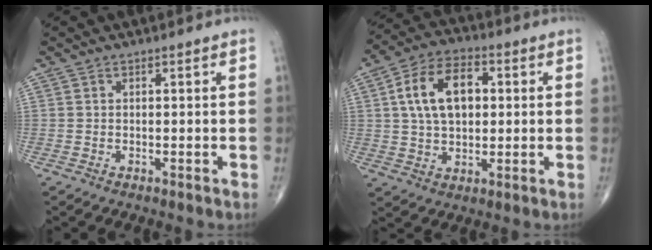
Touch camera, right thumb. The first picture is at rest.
{"total": 12.8, "force": [2.4, 7.9, 9.8], "torque": [-0.155, 0.014, 0.036]}